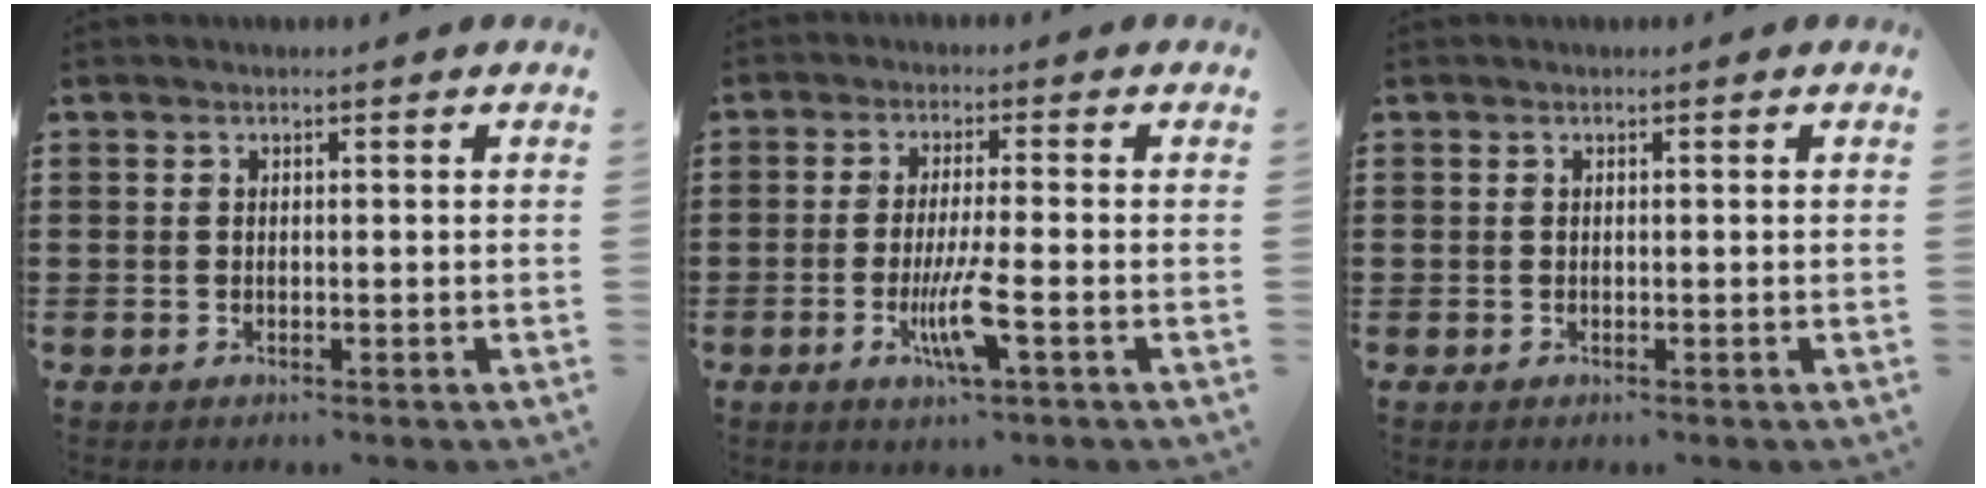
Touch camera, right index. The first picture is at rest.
{"total": 6.7, "force": [-2.3, 0.5, 6.3], "torque": [-0.131, -0.022, -0.045]}
{"total": 0.0}